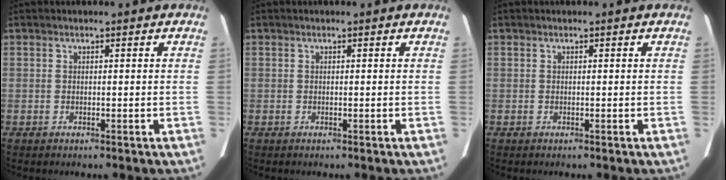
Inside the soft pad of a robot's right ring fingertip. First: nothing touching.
{"total": 0.0}
{"total": 0.0}